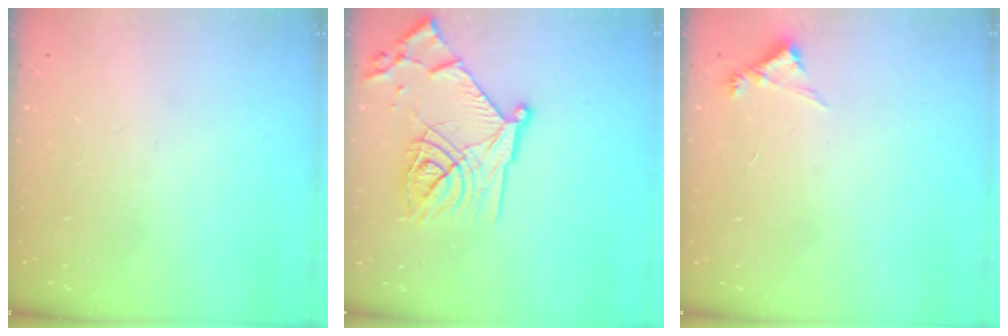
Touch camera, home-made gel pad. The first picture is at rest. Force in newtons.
{"total": 21.2, "press": 21.2, "slide": 1.8}
{"total": 5.0, "press": 5.0, "slide": 0.5}